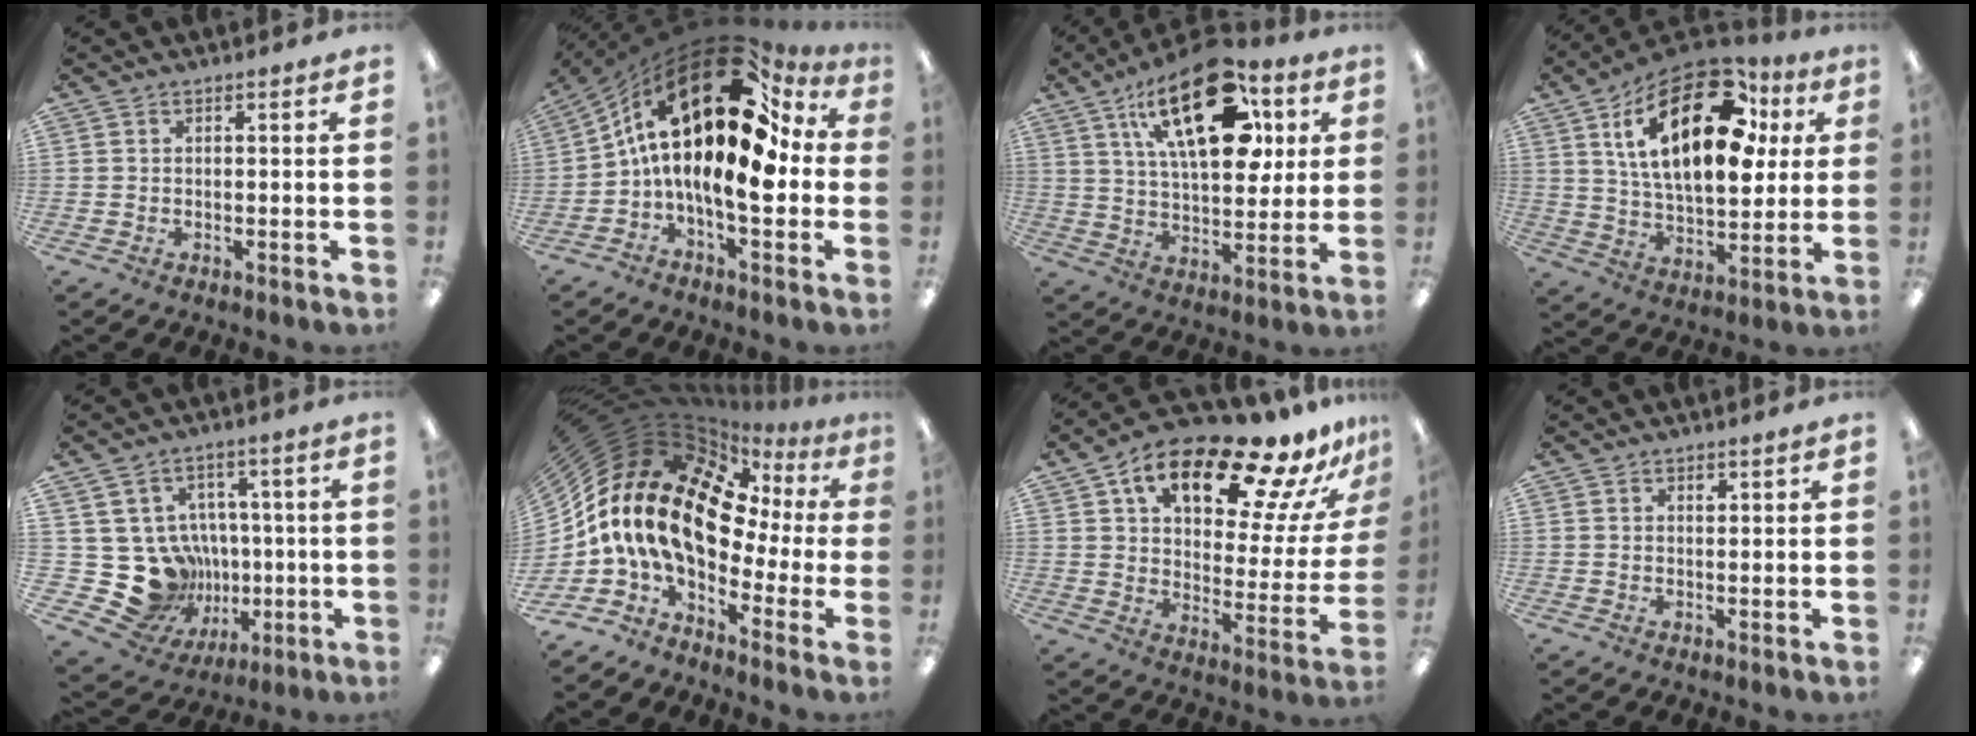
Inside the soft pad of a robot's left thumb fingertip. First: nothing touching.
{"total": 25.3, "force": [6.0, 10.0, 22.5], "torque": [-0.393, -0.046, 0.095]}
{"total": 24.5, "force": [11.1, 12.1, 18.2], "torque": [-0.279, -0.034, 0.180]}
{"total": 25.3, "force": [10.4, 12.1, 19.7], "torque": [-0.334, -0.031, 0.169]}
{"total": 17.3, "force": [-1.7, 16.1, 6.2], "torque": [-0.138, -0.009, 0.015]}
{"total": 20.0, "force": [2.2, 12.0, 15.8], "torque": [-0.341, -0.031, 0.041]}
{"total": 21.7, "force": [14.1, 8.4, 14.2], "torque": [-0.215, -0.089, 0.229]}
{"total": 1.1, "force": [0.9, 0.4, 0.6], "torque": [-0.006, -0.003, 0.014]}